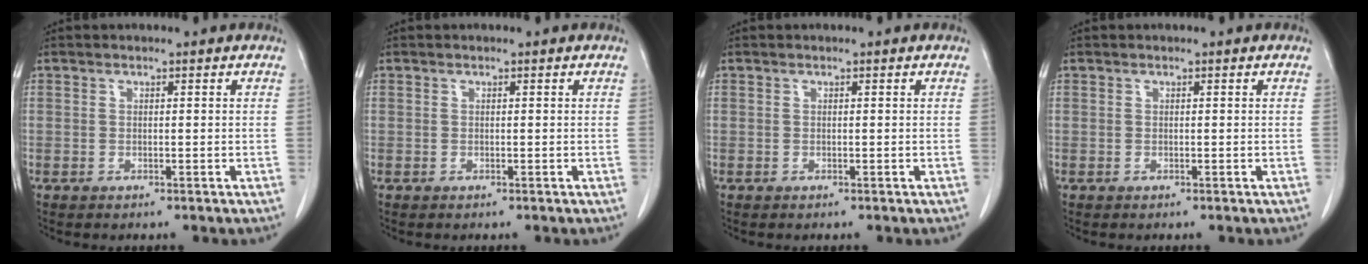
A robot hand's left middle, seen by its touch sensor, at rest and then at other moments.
{"total": 0.0}
{"total": 0.0}
{"total": 0.0}